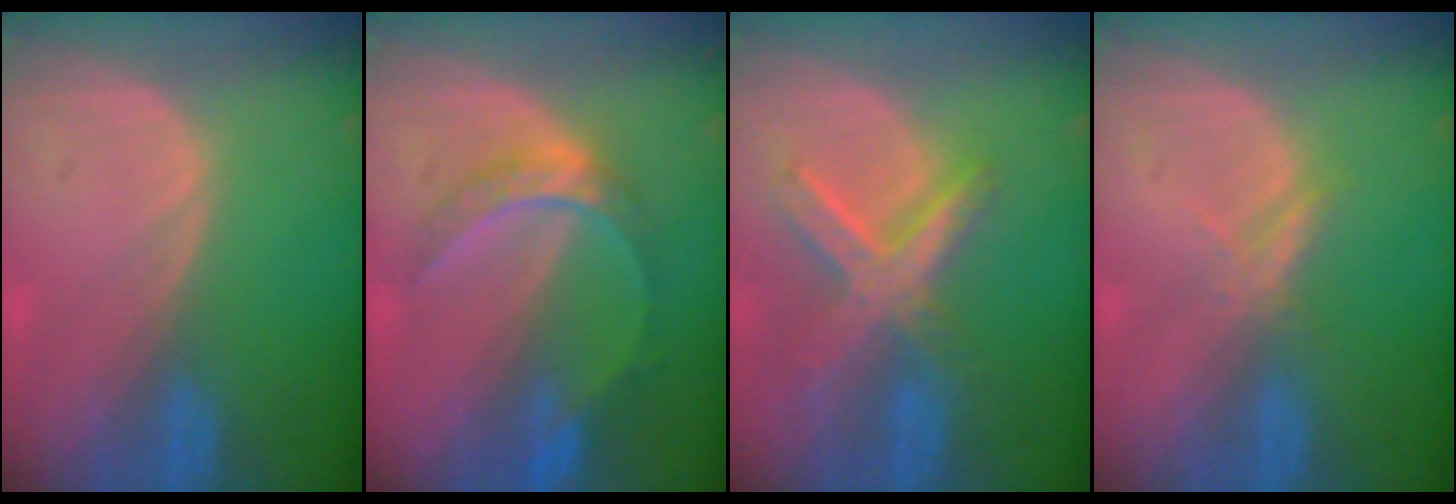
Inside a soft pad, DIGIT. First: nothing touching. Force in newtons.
{"total": 6.3, "press": 5.5, "slide": 3.1}
{"total": 8.0, "press": 7.0, "slide": 4.0}
{"total": 2.1, "press": 2.1, "slide": 0.2}